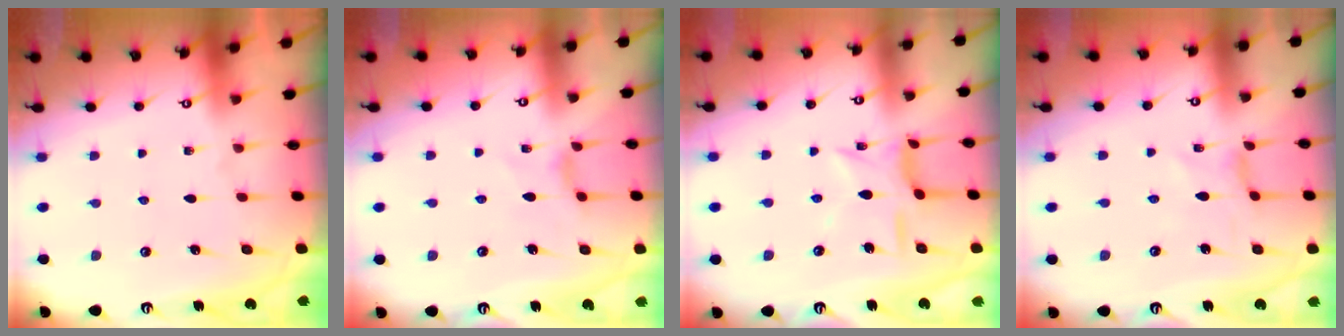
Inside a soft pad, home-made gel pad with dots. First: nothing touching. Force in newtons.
{"total": 2.1, "press": 2.1, "slide": 0.4}
{"total": 8.5, "press": 8.5, "slide": 0.7}
{"total": 0.0}